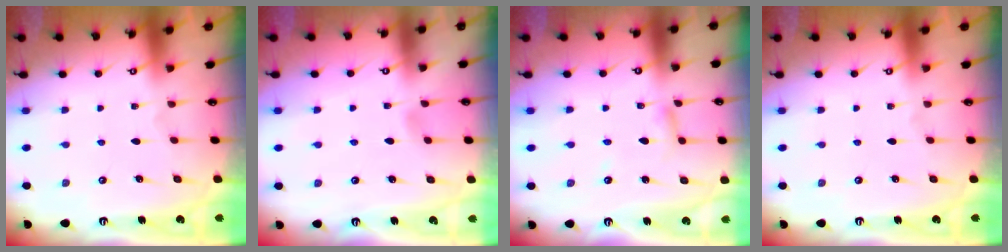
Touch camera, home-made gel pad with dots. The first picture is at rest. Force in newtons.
{"total": 3.7, "press": 3.7, "slide": 0.6}
{"total": 2.8, "press": 2.7, "slide": 0.3}
{"total": 0.0}